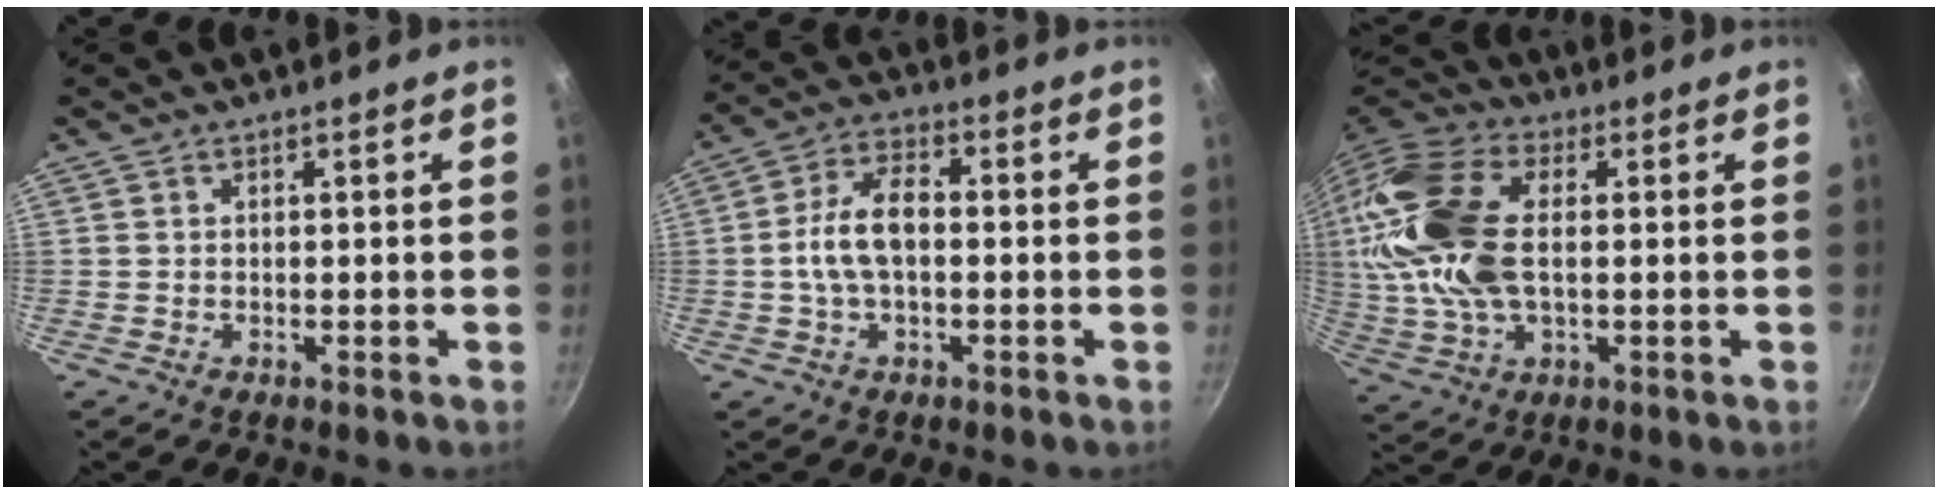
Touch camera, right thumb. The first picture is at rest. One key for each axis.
{"total": 9.1, "fx": -0.5, "fy": 5.1, "fz": 7.6, "tx": -0.135, "ty": 0.031, "tz": -0.016}
{"total": 20.5, "fx": 2.1, "fy": 11.8, "fz": 16.6, "tx": -0.330, "ty": 0.015, "tz": 0.030}